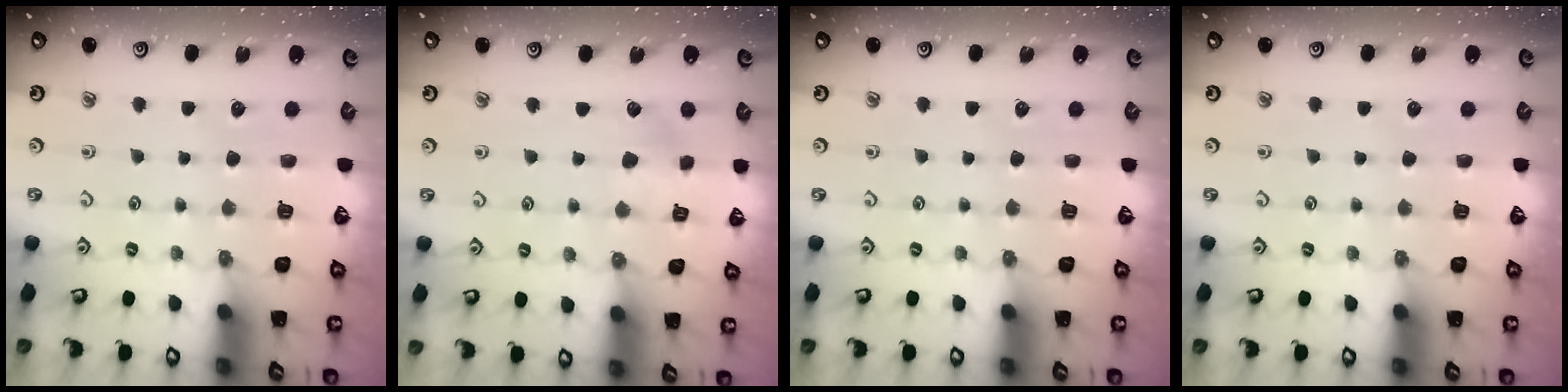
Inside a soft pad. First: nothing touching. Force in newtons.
{"total": 3.6, "press": 3.6, "slide": 0.1}
{"total": 0.0}
{"total": 0.0}